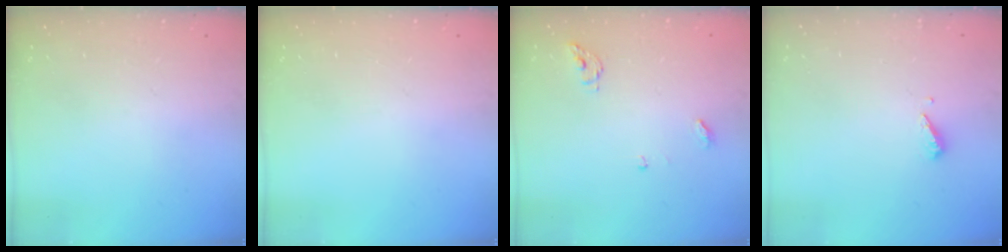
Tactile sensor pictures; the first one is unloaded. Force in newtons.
{"total": 0.0}
{"total": 4.4, "press": 4.3, "slide": 0.5}
{"total": 3.1, "press": 3.1, "slide": 0.2}